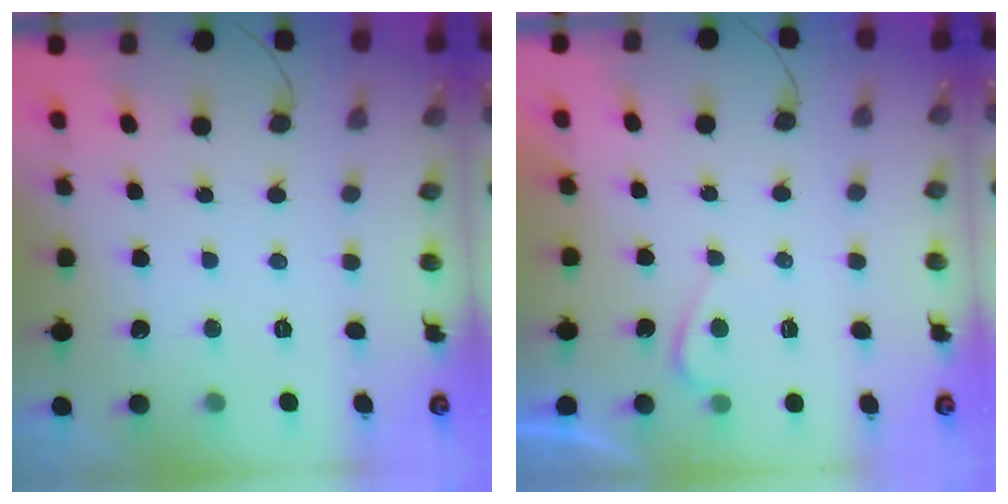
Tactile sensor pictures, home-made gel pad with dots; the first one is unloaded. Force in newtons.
{"total": 0.7, "press": 0.6, "slide": 0.4}